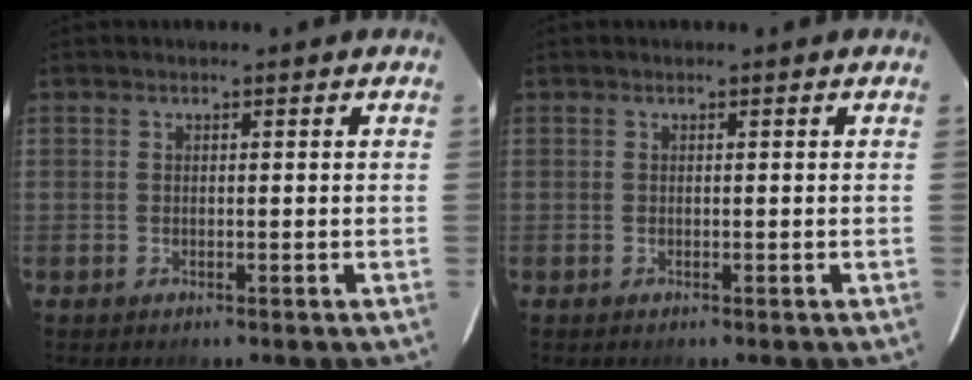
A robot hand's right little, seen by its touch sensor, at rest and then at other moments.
{"total": 0.0}